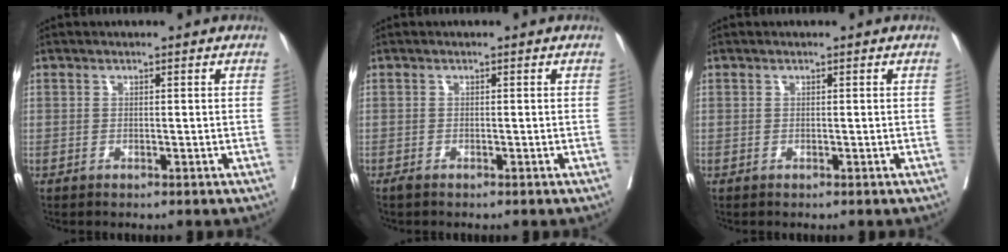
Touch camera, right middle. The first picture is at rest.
{"total": 0.5, "force": [-0.5, 0.1, 0.2], "torque": [-0.011, -0.003, -0.011]}
{"total": 0.0}